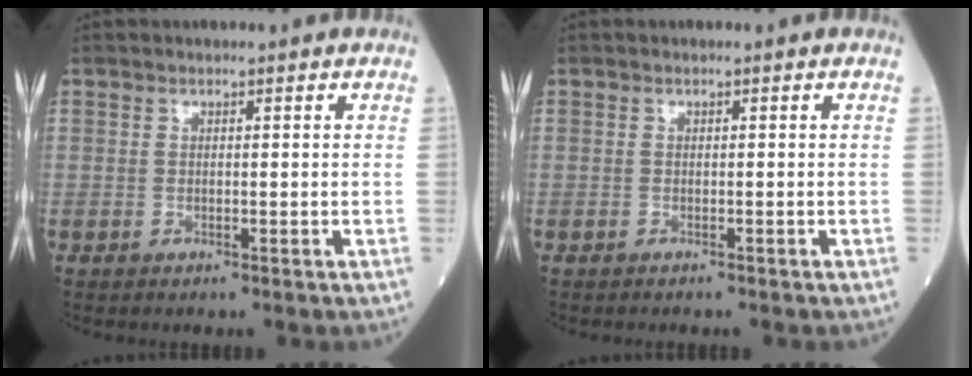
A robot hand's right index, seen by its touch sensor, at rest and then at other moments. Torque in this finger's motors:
{"motor_torque": [0.00, 0.00, -0.06, 0.01]}